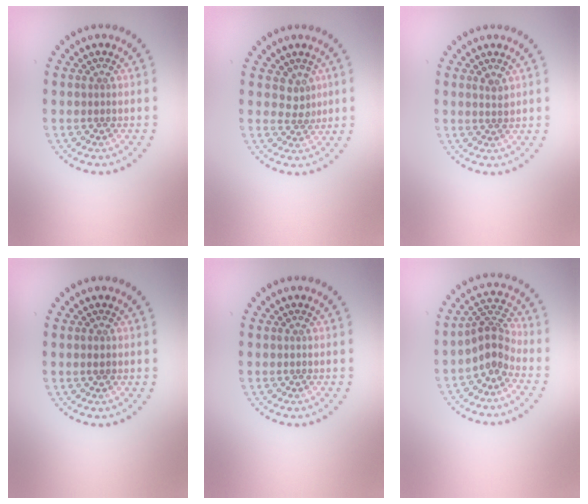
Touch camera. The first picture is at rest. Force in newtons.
{"total": 1.9, "press": 1.3, "slide": 1.4}
{"total": 0.9, "press": 0.8, "slide": 0.5}
{"total": 0.8, "press": 0.7, "slide": 0.2}
{"total": 0.0}
{"total": 3.3, "press": 2.6, "slide": 2.1}